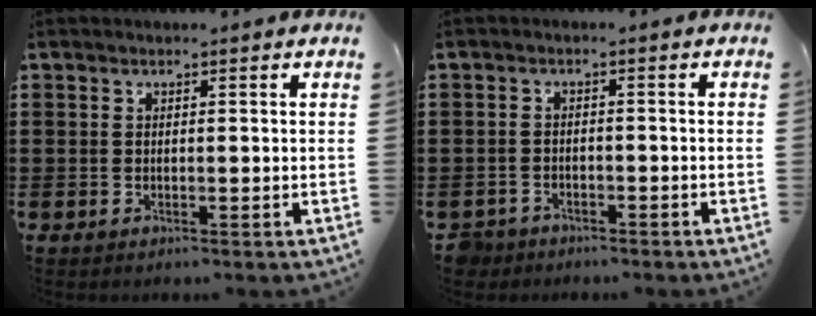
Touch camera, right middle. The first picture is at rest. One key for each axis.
{"total": 2.3, "fx": -2.2, "fy": 0.7, "fz": 0.1, "tx": -0.008, "ty": 0.001, "tz": -0.049}